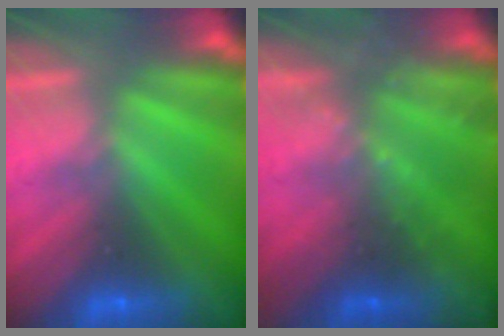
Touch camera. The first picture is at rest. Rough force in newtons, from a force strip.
{"total": 7.0}